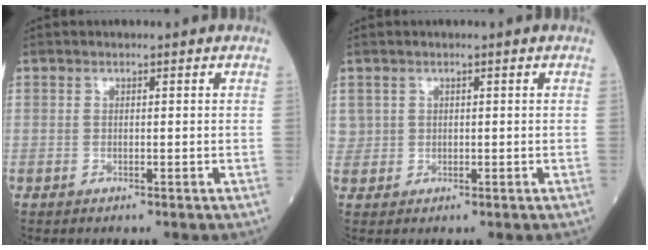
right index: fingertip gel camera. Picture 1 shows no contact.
{"total": 1.8, "force": [0.7, 1.6, 0.0], "torque": [0.014, 0.006, 0.009]}